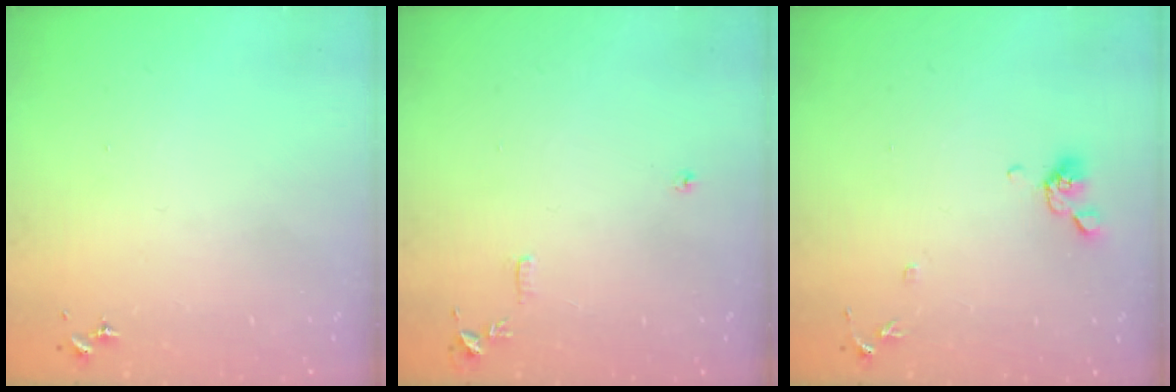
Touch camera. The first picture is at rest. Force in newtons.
{"total": 7.8, "press": 7.8, "slide": 0.8}
{"total": 8.3, "press": 8.2, "slide": 1.6}